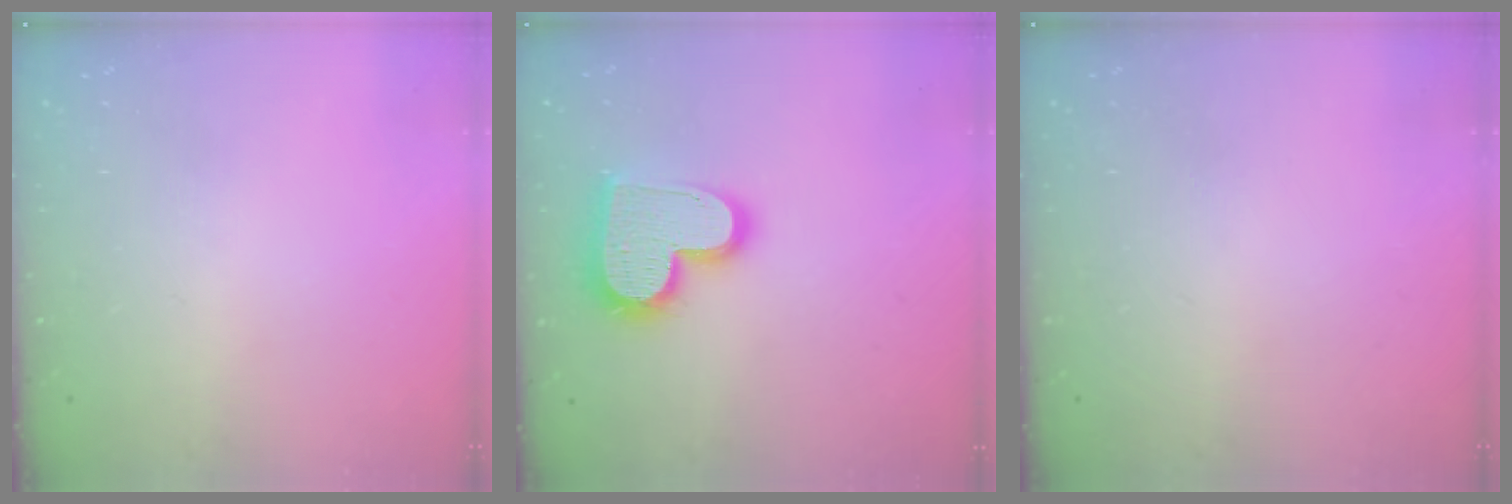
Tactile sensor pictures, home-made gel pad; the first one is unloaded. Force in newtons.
{"total": 17.5, "press": 17.4, "slide": 1.3}
{"total": 0.0}